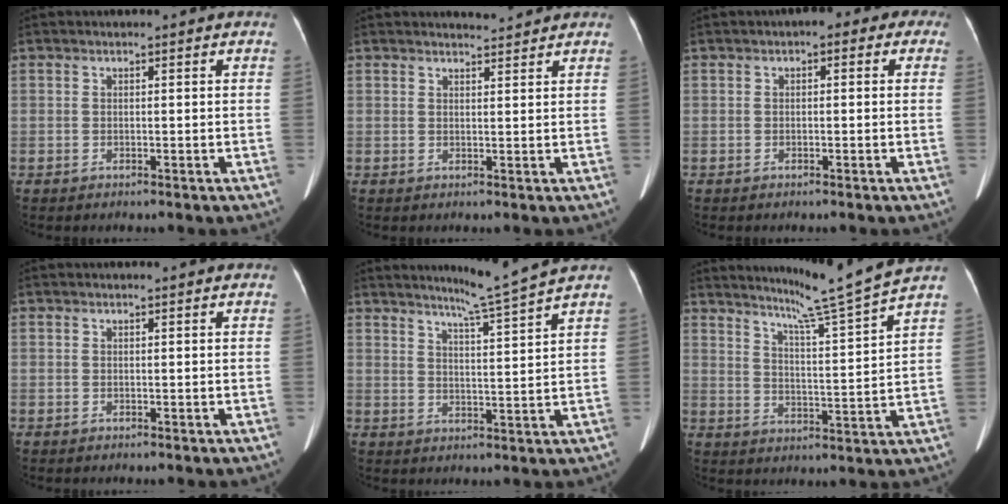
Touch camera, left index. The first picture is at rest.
{"total": 2.3, "force": [2.3, -0.1, 0.0], "torque": [-0.006, 0.003, 0.037]}
{"total": 3.3, "force": [0.7, 2.0, 2.5], "torque": [-0.020, 0.021, -0.007]}
{"total": 0.0}
{"total": 6.6, "force": [5.8, -2.3, 2.2], "torque": [-0.043, -0.020, 0.095]}
{"total": 11.2, "force": [9.8, -3.0, 4.6], "torque": [-0.082, -0.036, 0.148]}